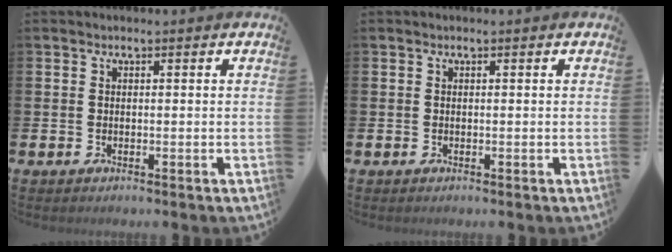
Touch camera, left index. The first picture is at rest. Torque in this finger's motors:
{"motor_torque": [0.00, 0.00, 0.00, 0.00]}